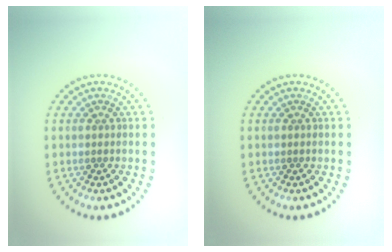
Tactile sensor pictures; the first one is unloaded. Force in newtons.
{"total": 0.0}